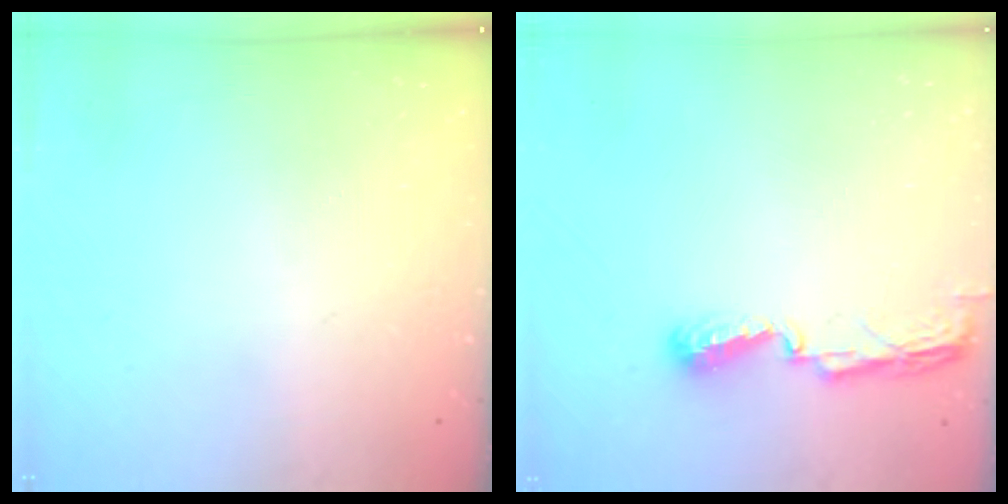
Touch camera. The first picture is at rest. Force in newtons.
{"total": 5.8, "press": 5.8, "slide": 0.5}